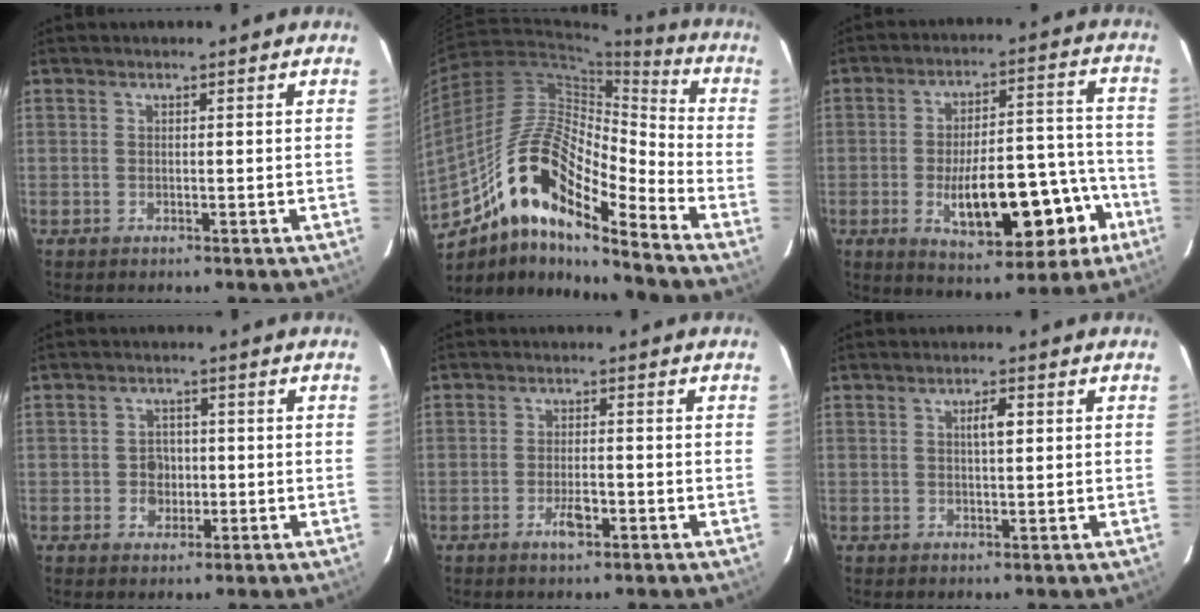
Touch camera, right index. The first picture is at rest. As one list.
[{"total": 16.7, "force": [-9.7, 4.4, 12.8], "torque": [-0.235, 0.037, -0.163]}, {"total": 16.7, "force": [-6.0, 6.1, 14.4], "torque": [-0.208, 0.023, -0.075]}, {"total": 3.2, "force": [-0.5, 2.7, 1.7], "torque": [-0.022, 0.008, -0.006]}, {"total": 3.0, "force": [-1.5, 0.7, 2.5], "torque": [-0.047, 0.000, -0.026]}, {"total": 2.3, "force": [0.6, 0.5, 2.2], "torque": [-0.038, 0.003, 0.010]}]